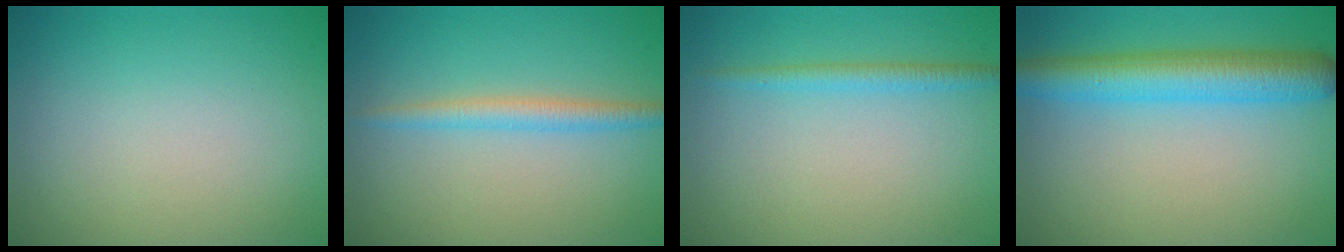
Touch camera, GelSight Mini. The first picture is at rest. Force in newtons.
{"total": 2.2, "press": 2.2, "slide": 0.1}
{"total": 1.6, "press": 1.6, "slide": 0.1}
{"total": 5.9, "press": 5.9, "slide": 0.2}